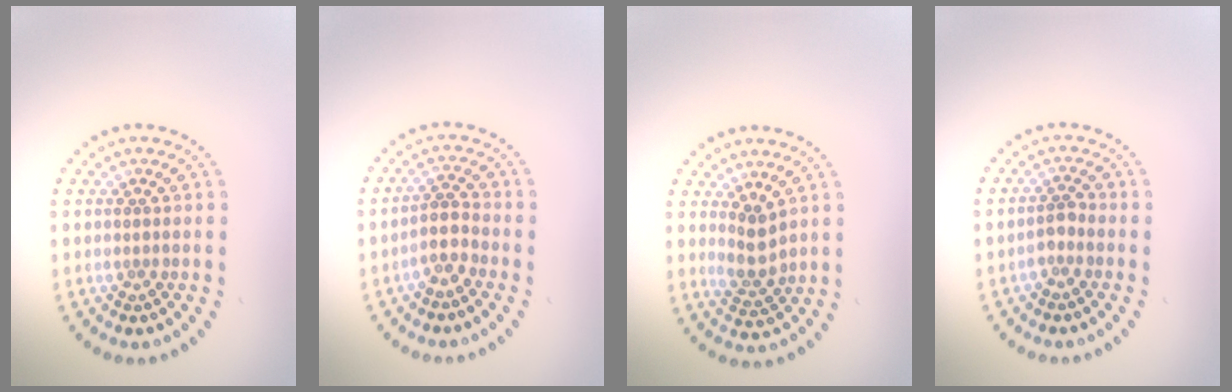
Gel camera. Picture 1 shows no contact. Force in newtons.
{"total": 2.1, "press": 1.7, "slide": 1.3}
{"total": 2.3, "press": 2.0, "slide": 1.1}
{"total": 1.3, "press": 1.1, "slide": 0.8}